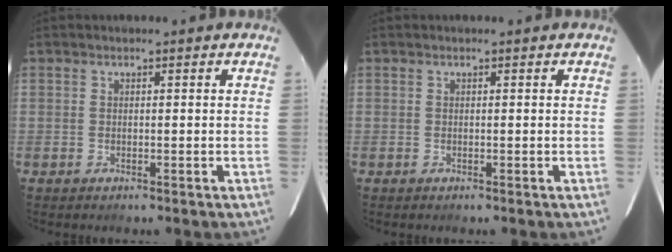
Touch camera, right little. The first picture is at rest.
{"total": 0.0}